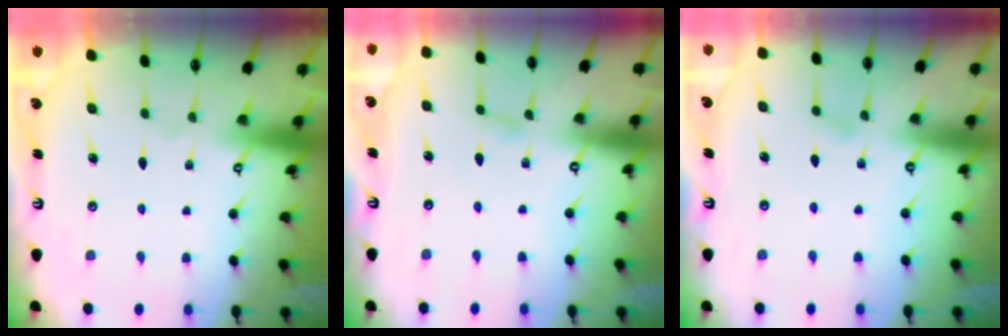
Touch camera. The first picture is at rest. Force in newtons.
{"total": 2.6, "press": 2.6, "slide": 0.3}
{"total": 4.1, "press": 4.1, "slide": 0.4}